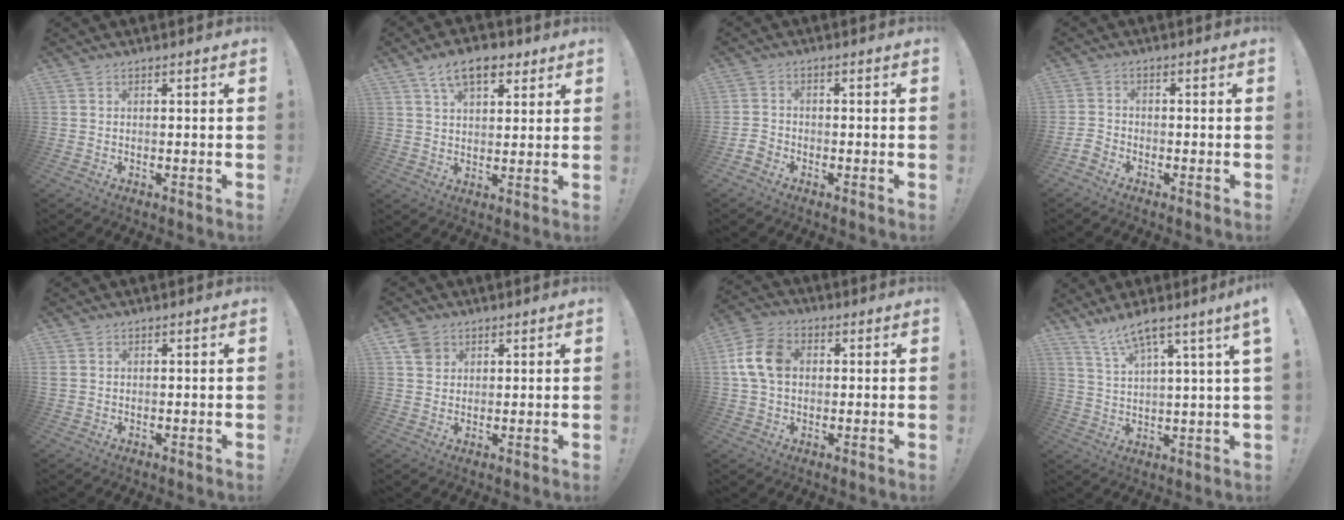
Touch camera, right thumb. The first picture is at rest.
{"total": 10.5, "force": [5.7, 5.6, 6.8], "torque": [-0.106, -0.007, 0.105]}
{"total": 3.5, "force": [-2.6, 2.1, 1.1], "torque": [-0.031, 0.009, -0.049]}
{"total": 3.5, "force": [-2.8, 1.8, 1.2], "torque": [-0.033, 0.009, -0.052]}
{"total": 1.6, "force": [0.7, 1.4, 0.6], "torque": [-0.017, 0.006, 0.015]}
{"total": 5.2, "force": [2.7, 4.1, 1.5], "torque": [-0.016, -0.009, 0.052]}
{"total": 11.9, "force": [1.7, 8.6, 8.0], "torque": [-0.147, 0.013, 0.037]}
{"total": 7.7, "force": [5.8, 0.3, 5.1], "torque": [-0.095, -0.031, 0.098]}